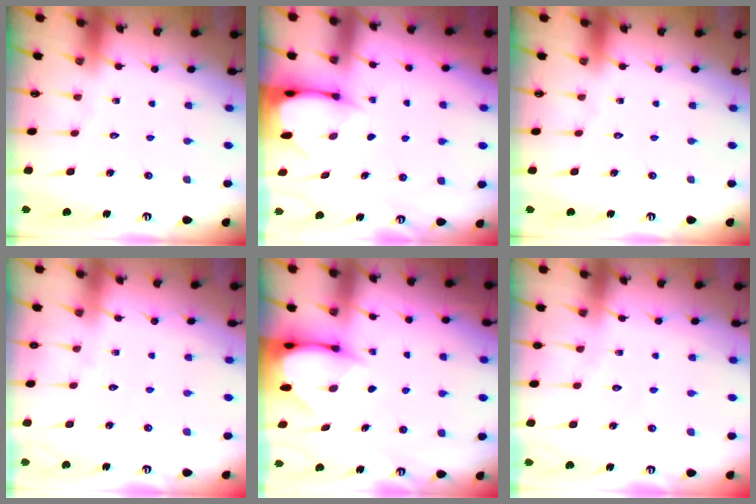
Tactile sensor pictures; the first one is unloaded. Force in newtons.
{"total": 2.4, "press": 2.4, "slide": 0.3}
{"total": 0.0}
{"total": 2.8, "press": 2.7, "slide": 0.4}
{"total": 3.7, "press": 3.7, "slide": 0.4}
{"total": 3.2, "press": 3.2, "slide": 0.3}